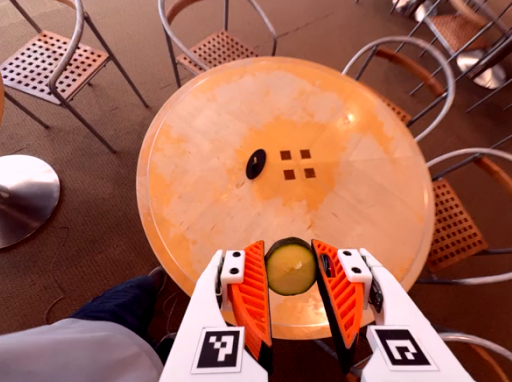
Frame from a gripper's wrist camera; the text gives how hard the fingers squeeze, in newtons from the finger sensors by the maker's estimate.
{"total": 8.1, "left": 8.0, "right": 8.2}